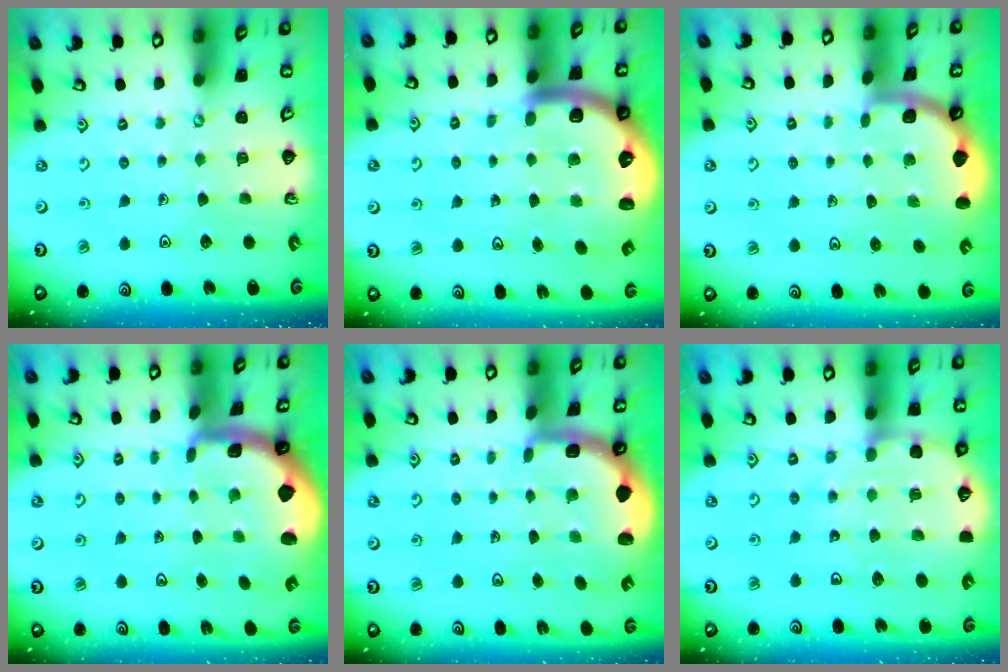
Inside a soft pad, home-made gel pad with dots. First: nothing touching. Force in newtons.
{"total": 7.9, "press": 7.6, "slide": 2.1}
{"total": 1.7, "press": 1.7, "slide": 0.1}
{"total": 1.9, "press": 1.8, "slide": 0.4}
{"total": 2.2, "press": 2.0, "slide": 0.8}
{"total": 8.6, "press": 8.1, "slide": 2.8}